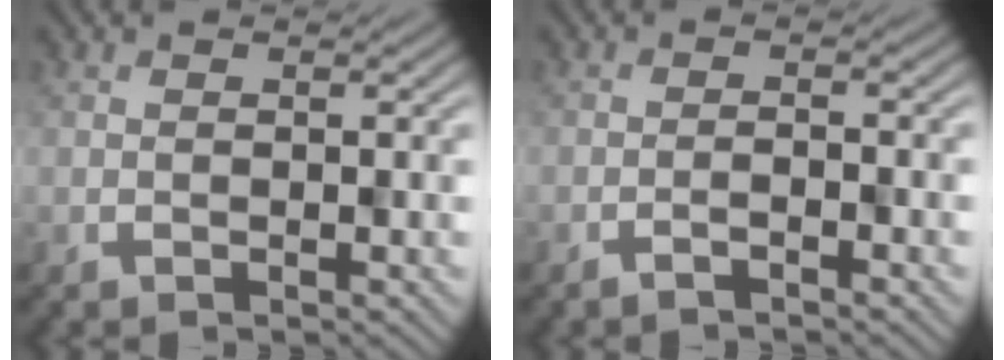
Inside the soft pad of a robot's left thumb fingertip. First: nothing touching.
{"total": 1.3, "force": [-1.1, 0.1, 0.7], "torque": [-0.012, 0.002, -0.024]}